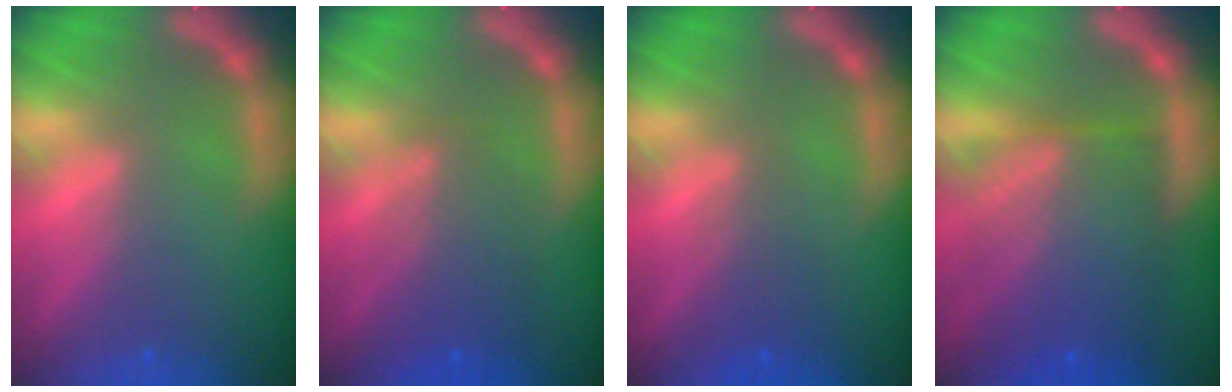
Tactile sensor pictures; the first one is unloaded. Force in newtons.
{"total": 4.5}
{"total": 2.5}
{"total": 10.1}